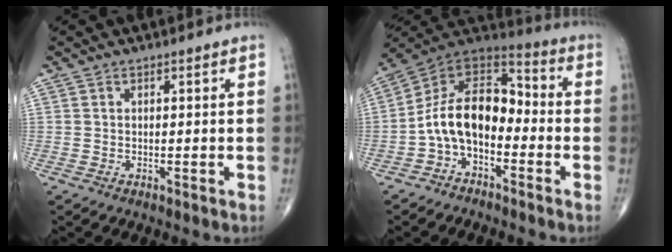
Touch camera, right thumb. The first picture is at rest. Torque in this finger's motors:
{"motor_torque": [2.01, 2.25, 1.75, -0.55, 0.32]}